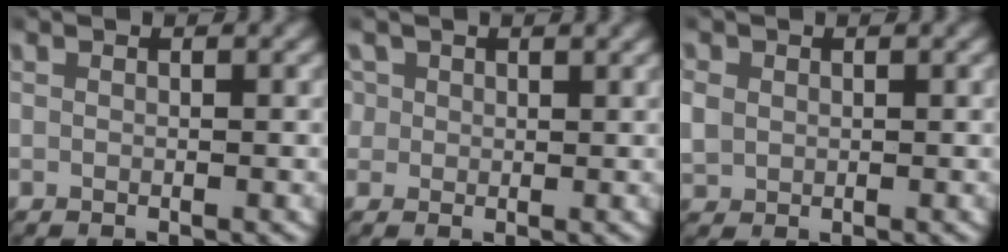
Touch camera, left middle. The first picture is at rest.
{"total": 2.7, "force": [1.4, 2.2, 0.7], "torque": [-0.020, 0.000, 0.026]}
{"total": 2.6, "force": [0.3, 2.3, 1.1], "torque": [-0.039, -0.003, 0.012]}